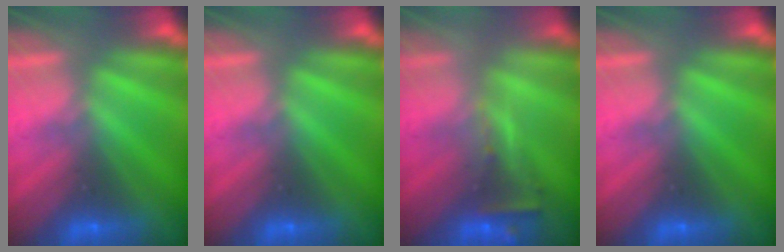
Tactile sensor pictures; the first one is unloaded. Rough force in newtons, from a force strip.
{"total": 0.0}
{"total": 2.5}
{"total": 0.0}